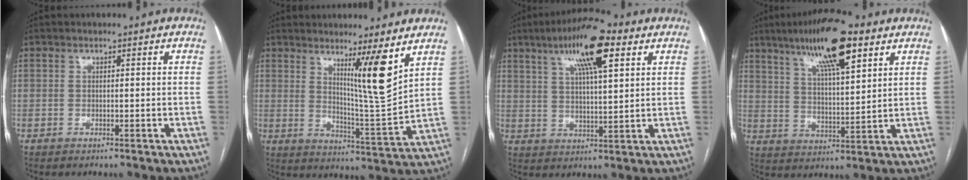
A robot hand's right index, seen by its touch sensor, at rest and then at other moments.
{"total": 9.3, "force": [5.2, -1.0, 7.6], "torque": [-0.121, -0.028, 0.090]}
{"total": 12.7, "force": [6.7, 2.5, 10.5], "torque": [-0.185, 0.019, 0.109]}
{"total": 14.0, "force": [8.4, 2.7, 10.8], "torque": [-0.191, 0.014, 0.143]}